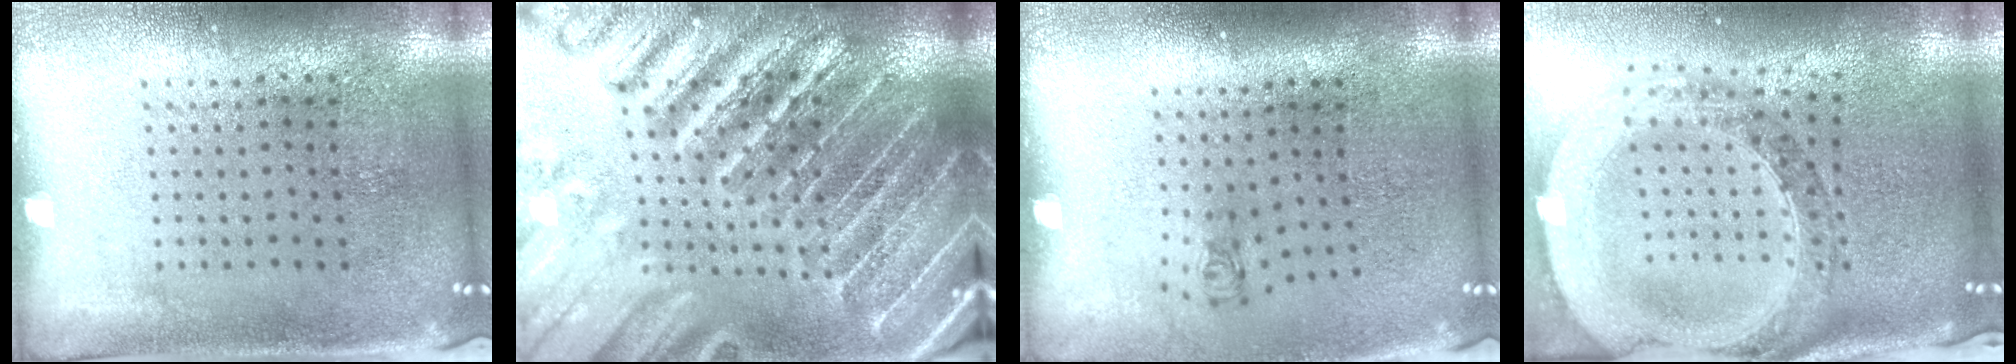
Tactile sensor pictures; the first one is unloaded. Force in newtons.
{"total": 5.2, "press": 4.5, "slide": 2.5}
{"total": 0.7, "press": 0.4, "slide": 0.6}
{"total": 2.5, "press": 2.2, "slide": 1.2}